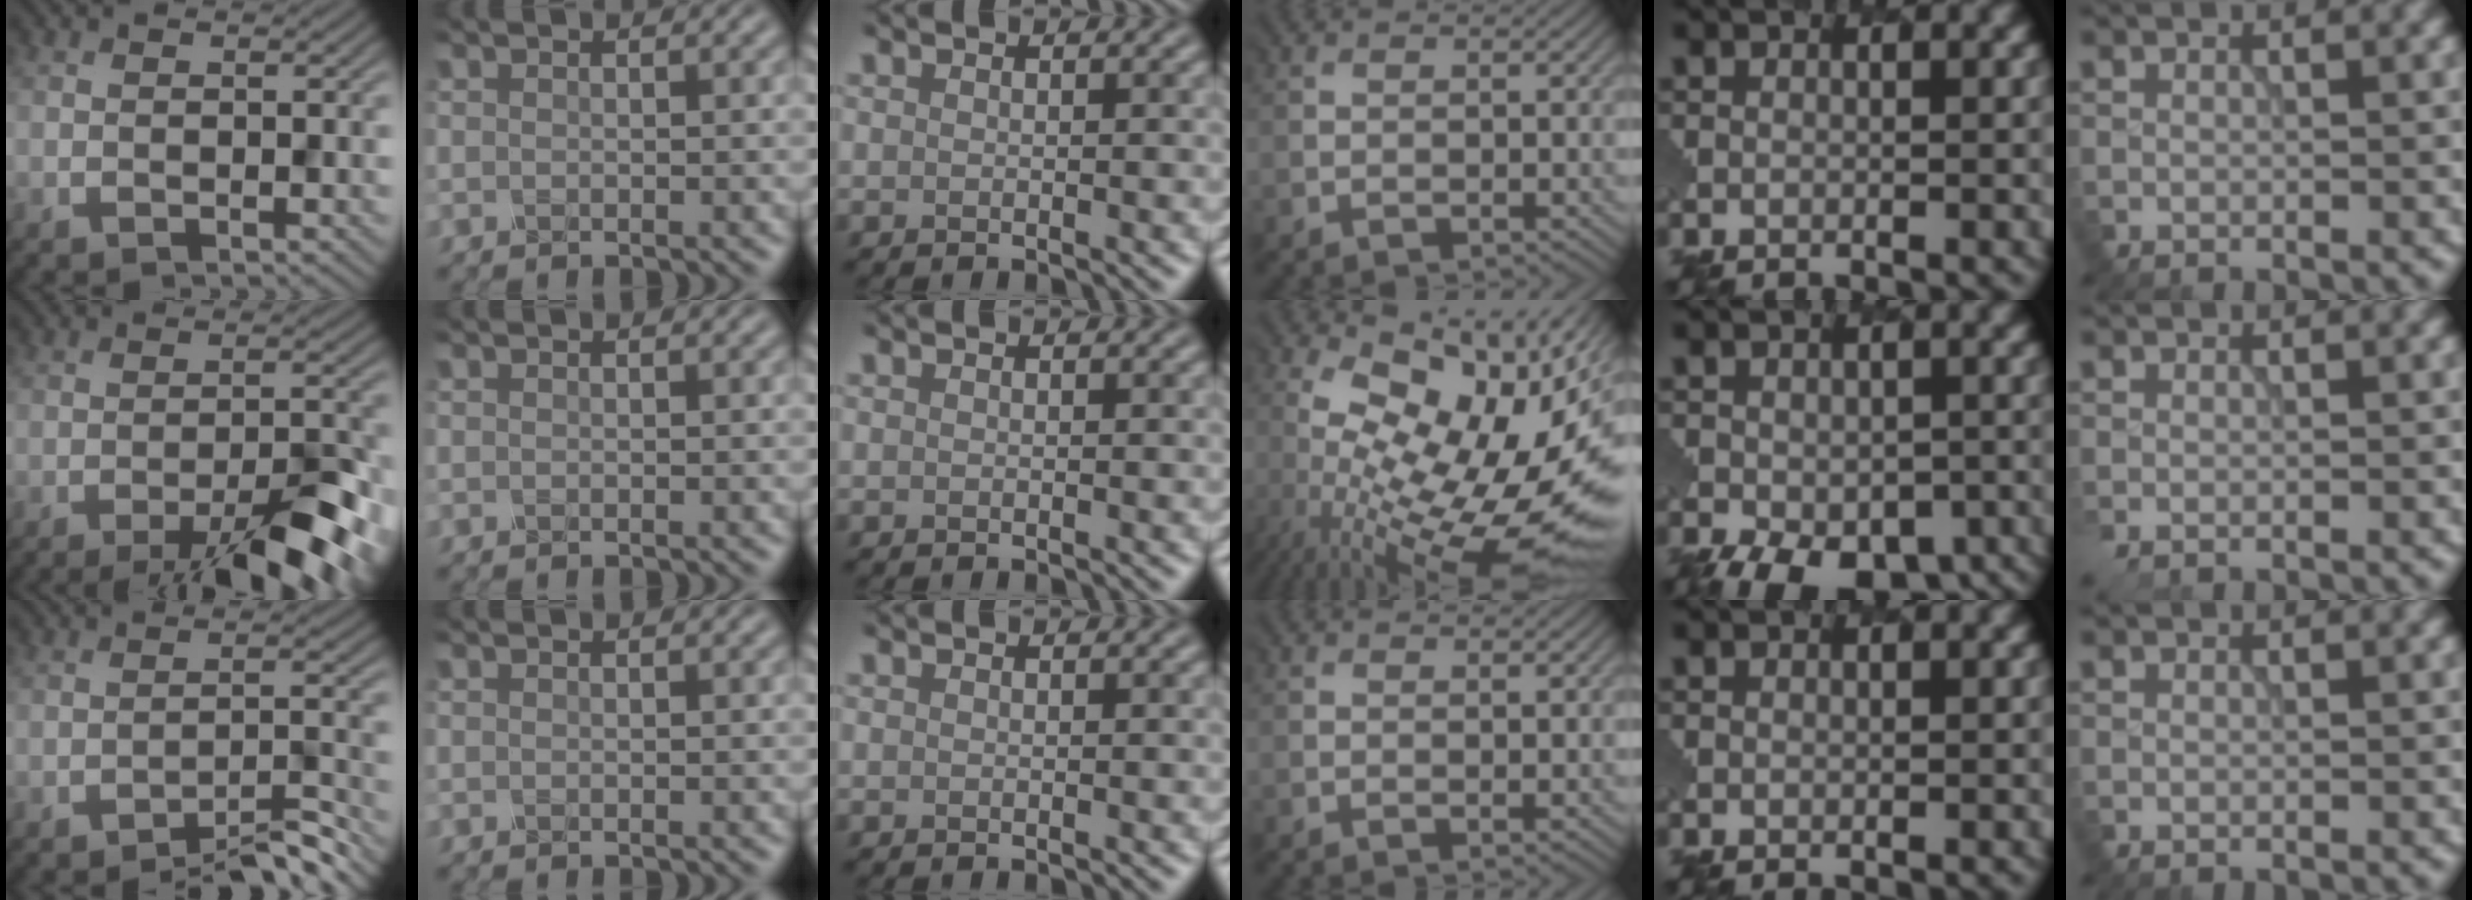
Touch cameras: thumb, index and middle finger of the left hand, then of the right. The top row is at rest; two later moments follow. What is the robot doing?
{"motion": "dispense", "object": "toothpaste"}